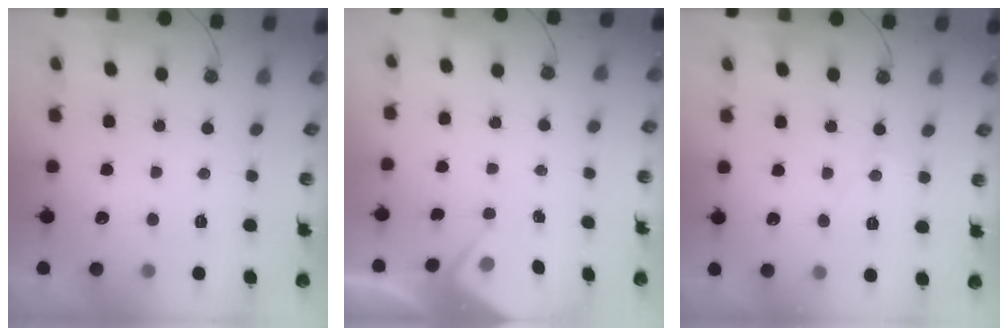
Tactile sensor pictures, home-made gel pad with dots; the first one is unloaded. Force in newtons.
{"total": 3.1, "press": 3.1, "slide": 0.5}
{"total": 5.4, "press": 5.4, "slide": 0.7}